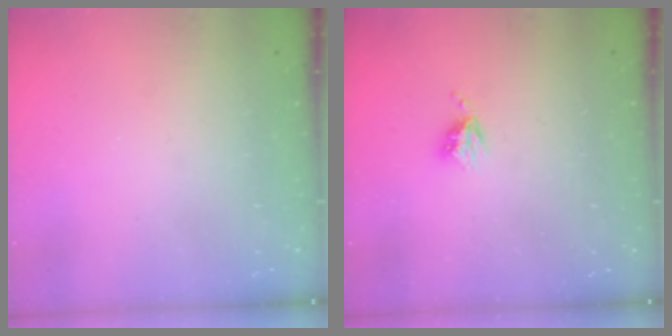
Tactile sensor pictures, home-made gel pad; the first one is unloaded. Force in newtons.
{"total": 3.6, "press": 3.6, "slide": 0.5}